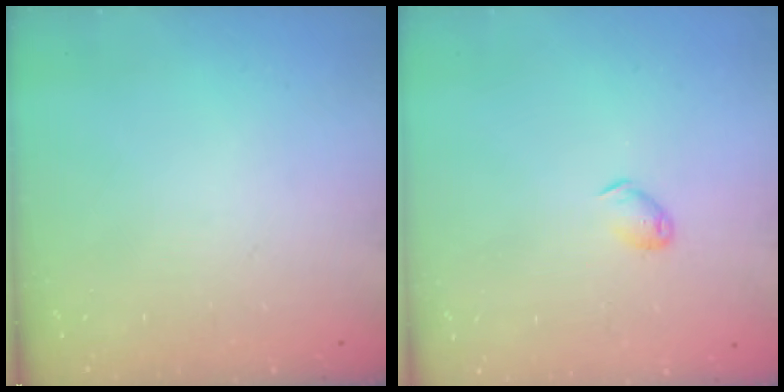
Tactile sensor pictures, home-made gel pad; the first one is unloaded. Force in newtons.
{"total": 5.4, "press": 5.4, "slide": 0.7}